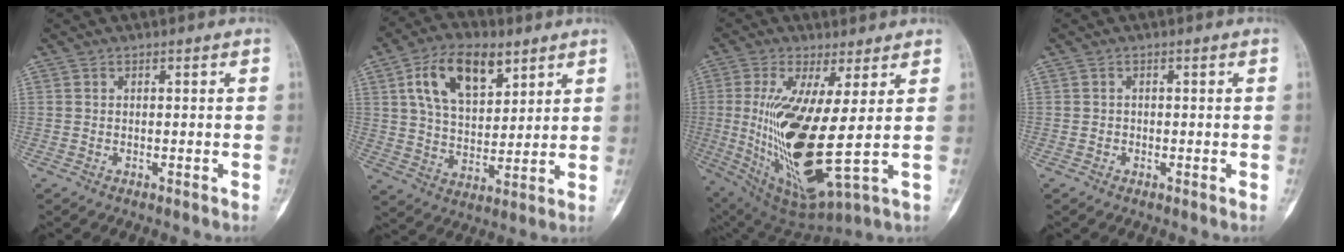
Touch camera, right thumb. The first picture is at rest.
{"total": 14.6, "force": [6.9, 8.1, 10.0], "torque": [-0.150, -0.018, 0.126]}
{"total": 19.6, "force": [0.5, 5.0, 18.9], "torque": [-0.395, -0.038, 0.028]}
{"total": 0.7, "force": [-0.2, 0.6, -0.1], "torque": [0.007, 0.005, -0.006]}